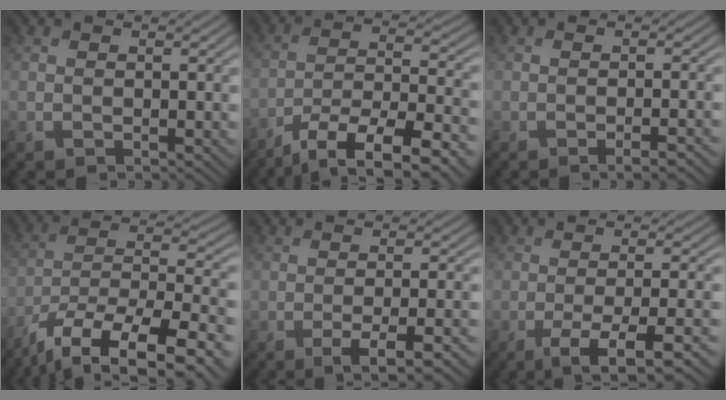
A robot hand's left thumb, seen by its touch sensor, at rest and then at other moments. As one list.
[{"total": 11.9, "force": [-8.3, 3.3, 7.8], "torque": [-0.145, -0.011, -0.131]}, {"total": 2.7, "force": [-1.7, 0.4, 2.1], "torque": [-0.028, 0.009, -0.032]}, {"total": 16.0, "force": [-10.7, 5.7, 10.4], "torque": [-0.179, -0.031, -0.163]}, {"total": 5.5, "force": [-2.9, 0.8, 4.5], "torque": [-0.065, 0.009, -0.046]}, {"total": 7.9, "force": [-4.2, 1.5, 6.6], "torque": [-0.097, 0.002, -0.060]}]